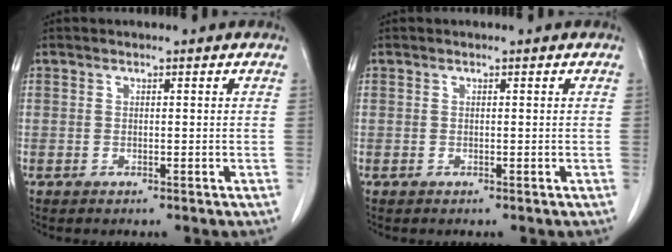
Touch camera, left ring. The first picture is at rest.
{"total": 0.0}